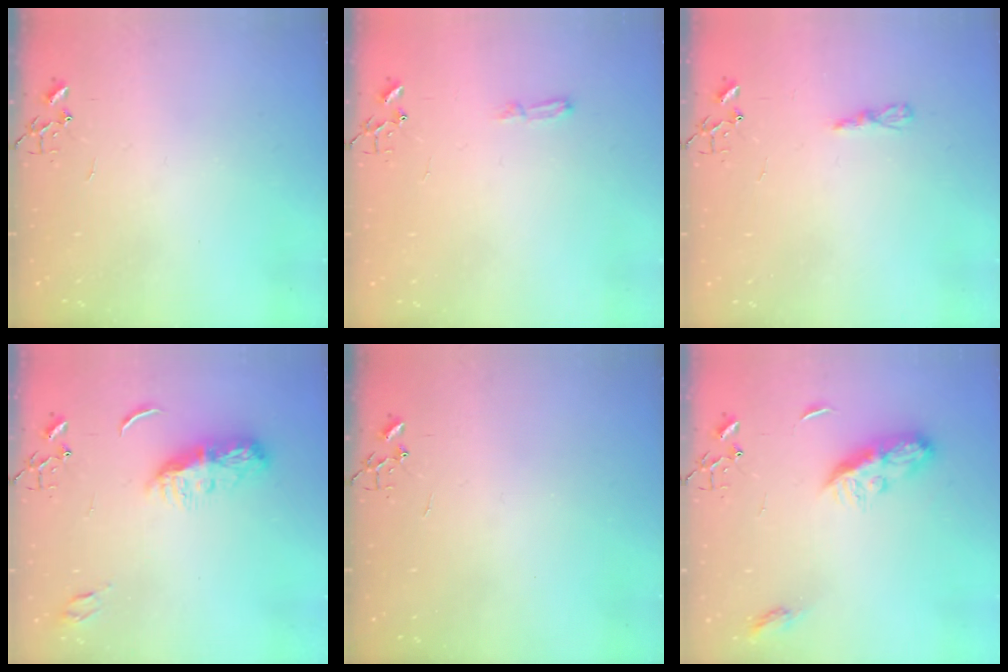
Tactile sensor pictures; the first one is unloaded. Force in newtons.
{"total": 4.8, "press": 4.8, "slide": 0.5}
{"total": 3.5, "press": 3.5, "slide": 0.4}
{"total": 9.4, "press": 9.4, "slide": 0.4}
{"total": 0.0}
{"total": 9.3, "press": 9.3, "slide": 0.3}